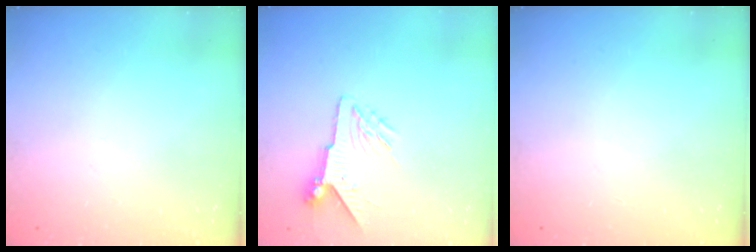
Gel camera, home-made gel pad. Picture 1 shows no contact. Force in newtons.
{"total": 6.8, "press": 6.7, "slide": 1.1}
{"total": 0.0}